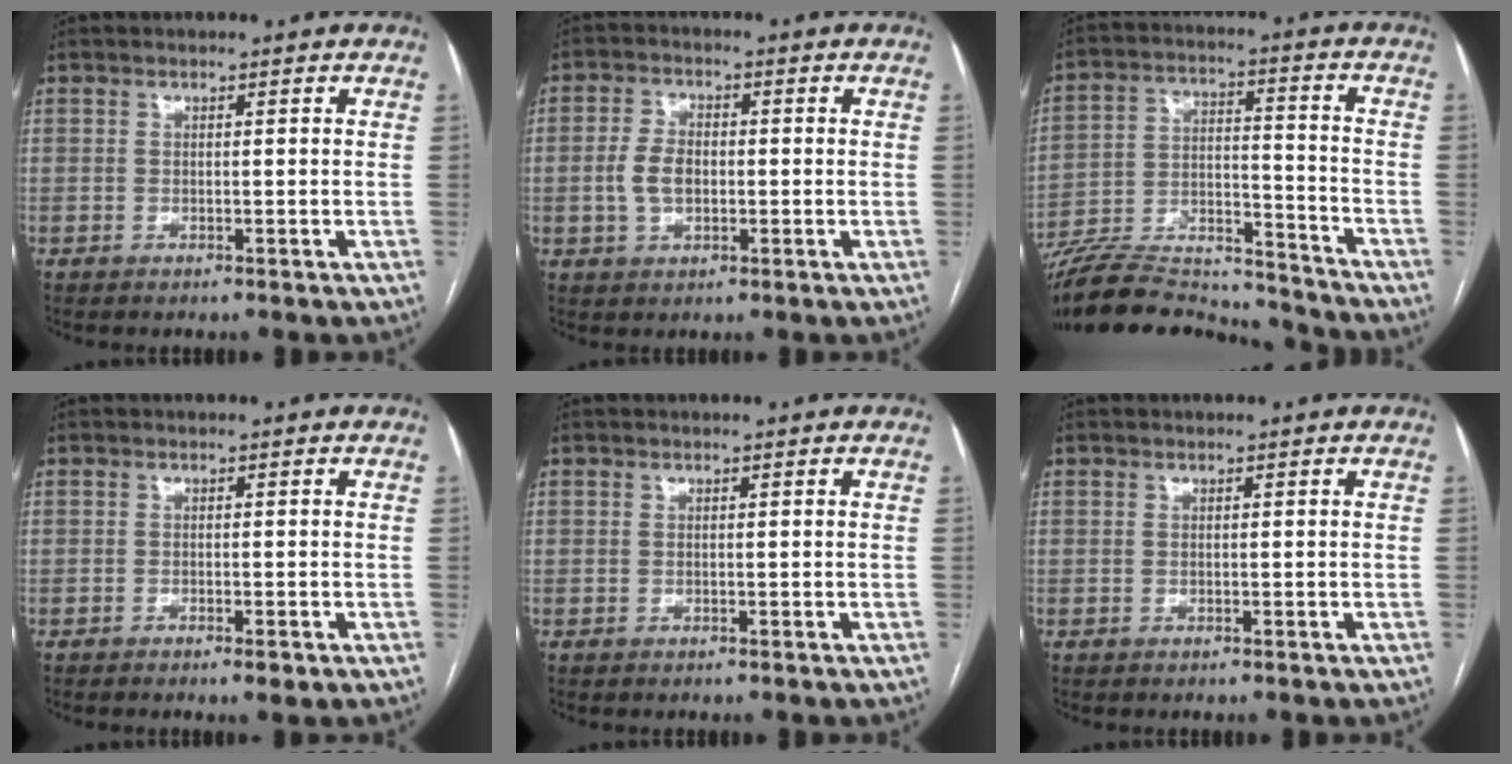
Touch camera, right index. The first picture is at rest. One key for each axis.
{"total": 5.2, "fx": -0.6, "fy": 3.2, "fz": 4.1, "tx": -0.090, "ty": 0.010, "tz": -0.009}
{"total": 21.7, "fx": -20.5, "fy": 3.4, "fz": 6.2, "tx": -0.152, "ty": -0.001, "tz": -0.327}
{"total": 1.5, "fx": -0.9, "fy": 0.3, "fz": 1.2, "tx": -0.018, "ty": -0.002, "tz": -0.013}
{"total": 0.0}
{"total": 0.0}